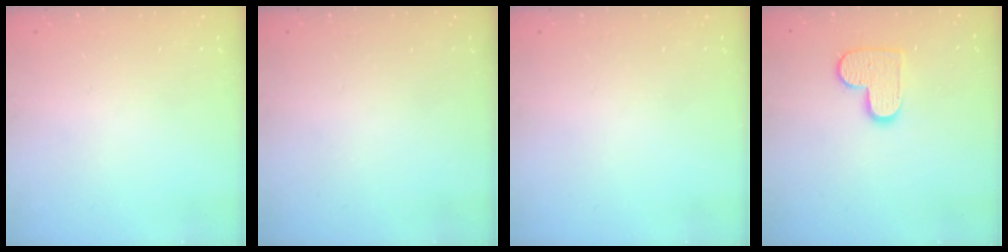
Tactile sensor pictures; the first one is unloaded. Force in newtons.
{"total": 0.0}
{"total": 0.0}
{"total": 10.6, "press": 10.6, "slide": 0.7}